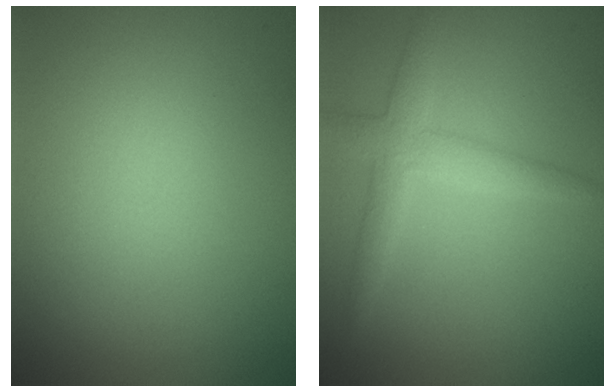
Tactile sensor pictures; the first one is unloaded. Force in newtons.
{"total": 3.1, "press": 3.1, "slide": 0.1}